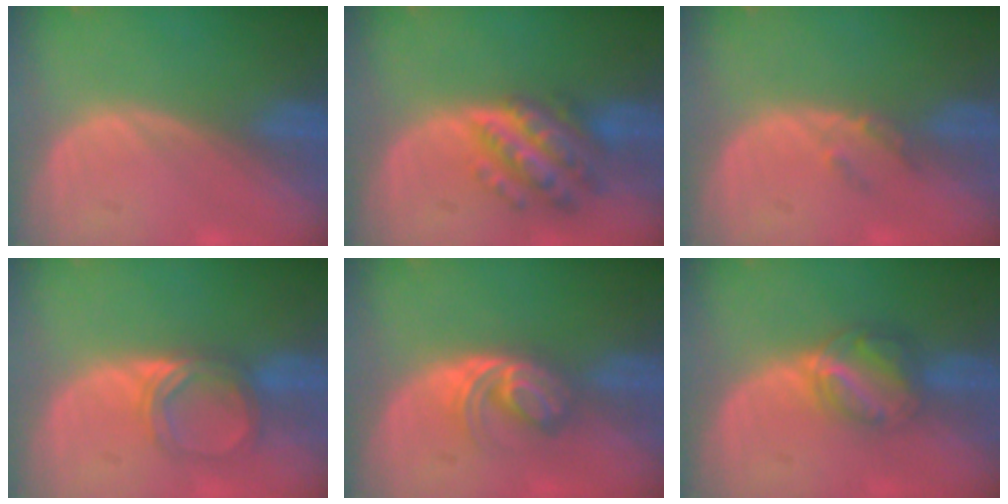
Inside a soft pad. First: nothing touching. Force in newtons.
{"total": 7.7, "press": 7.7, "slide": 0.5}
{"total": 1.8, "press": 1.6, "slide": 0.8}
{"total": 4.9, "press": 4.6, "slide": 1.8}
{"total": 5.9, "press": 5.1, "slide": 3.1}
{"total": 6.5, "press": 5.5, "slide": 3.4}